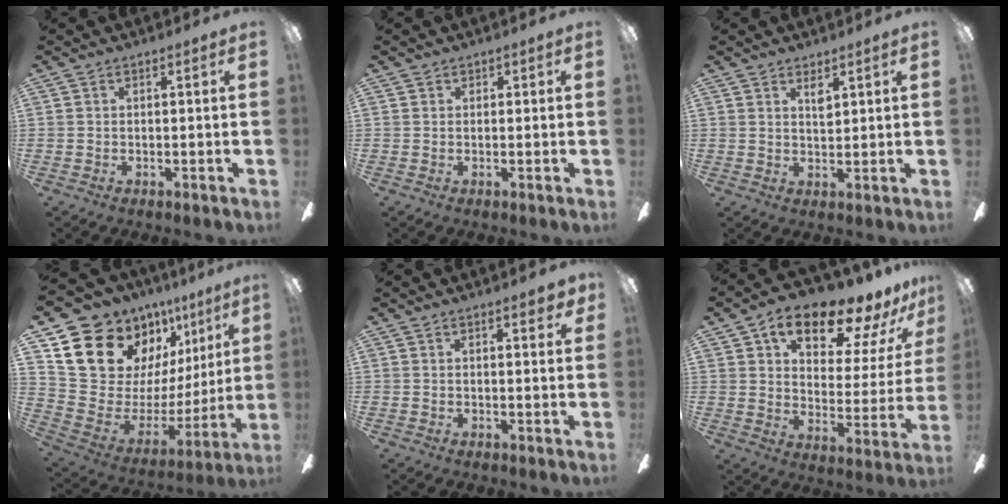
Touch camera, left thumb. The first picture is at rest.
{"total": 0.8, "force": [0.4, 0.6, 0.0], "torque": [0.009, -0.001, 0.006]}
{"total": 2.8, "force": [2.2, 1.0, 1.4], "torque": [-0.016, -0.011, 0.037]}
{"total": 18.3, "force": [12.4, 11.6, 6.8], "torque": [-0.122, -0.091, 0.251]}
{"total": 3.2, "force": [2.0, 0.8, 2.3], "torque": [-0.026, -0.007, 0.029]}
{"total": 18.4, "force": [13.4, 7.3, 10.3], "torque": [-0.157, -0.085, 0.222]}